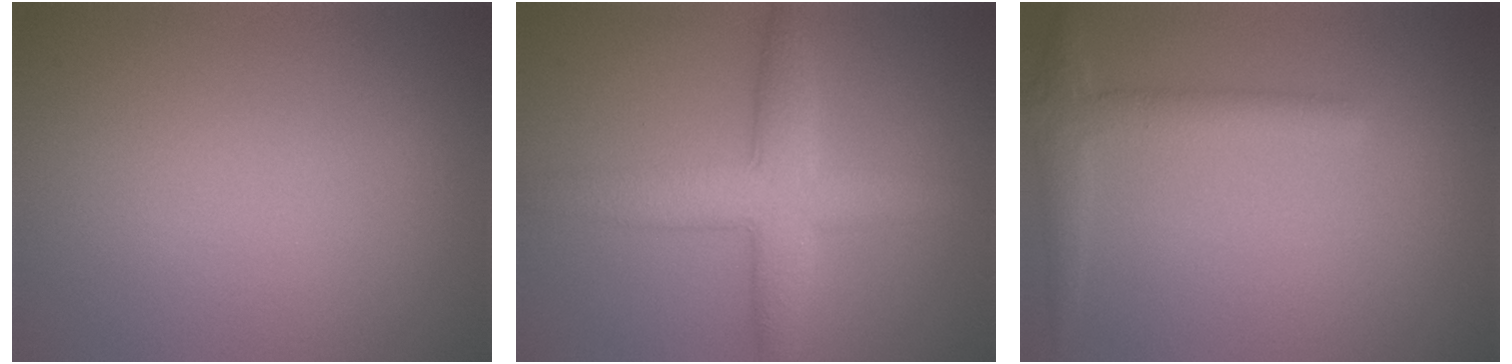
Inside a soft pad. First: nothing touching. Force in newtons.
{"total": 5.1, "press": 5.1, "slide": 0.2}
{"total": 1.7, "press": 1.7, "slide": 0.1}